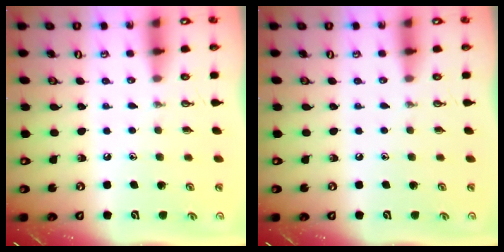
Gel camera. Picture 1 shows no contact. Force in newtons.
{"total": 0.0}